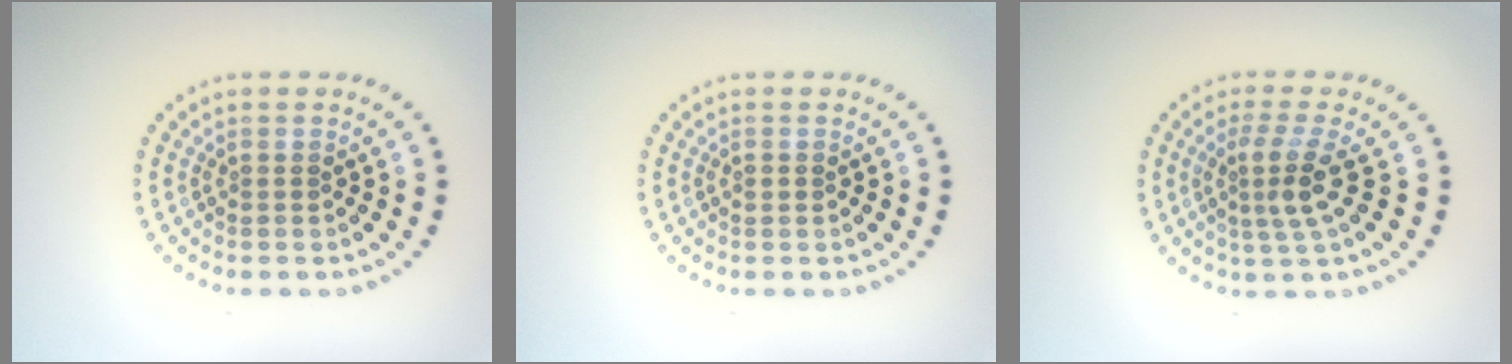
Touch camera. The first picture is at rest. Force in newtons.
{"total": 0.8, "press": 0.8, "slide": 0.0}
{"total": 3.1, "press": 2.2, "slide": 2.2}